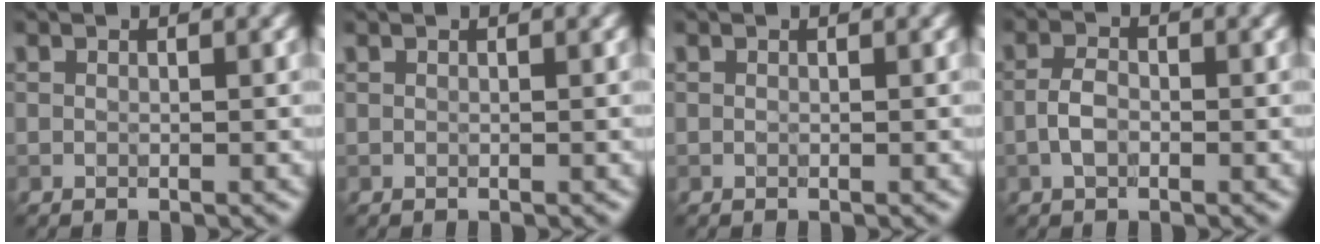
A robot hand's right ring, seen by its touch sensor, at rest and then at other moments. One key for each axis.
{"total": 0.0}
{"total": 0.0}
{"total": 2.1, "fx": -0.8, "fy": 1.1, "fz": 1.6, "tx": -0.031, "ty": 0.004, "tz": -0.021}